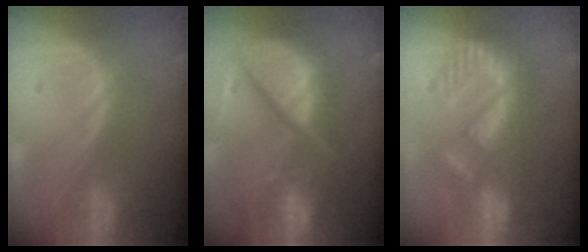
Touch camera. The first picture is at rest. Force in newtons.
{"total": 12.0, "press": 10.0, "slide": 6.6}
{"total": 8.9, "press": 7.9, "slide": 4.1}